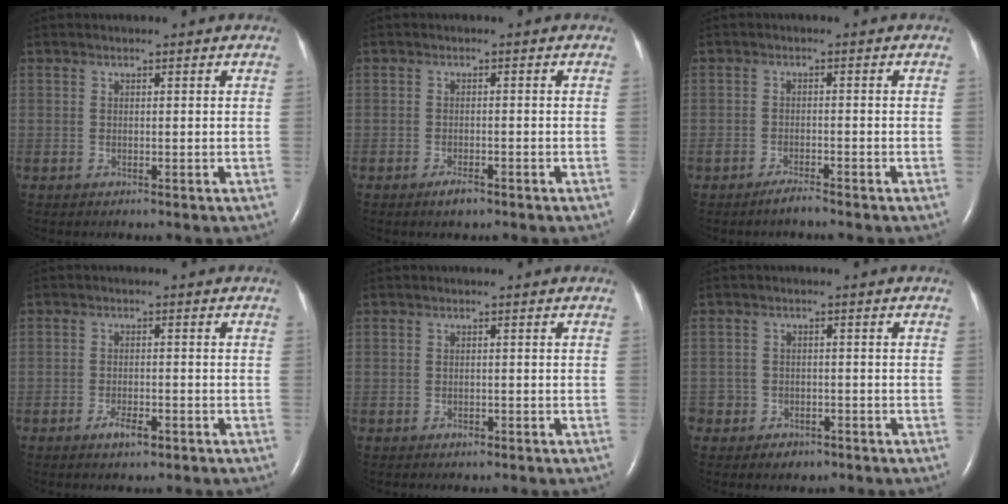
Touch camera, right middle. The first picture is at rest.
{"total": 1.9, "force": [-1.4, 0.6, 1.2], "torque": [-0.029, -0.002, -0.023]}
{"total": 1.9, "force": [-1.7, 0.0, 0.7], "torque": [-0.019, -0.003, -0.032]}
{"total": 3.6, "force": [-2.1, 2.2, 2.0], "torque": [-0.031, 0.003, -0.025]}
{"total": 0.8, "force": [-0.6, 0.4, 0.4], "torque": [-0.009, 0.001, -0.007]}
{"total": 4.0, "force": [-2.5, 3.1, 0.6], "torque": [-0.005, 0.011, -0.035]}